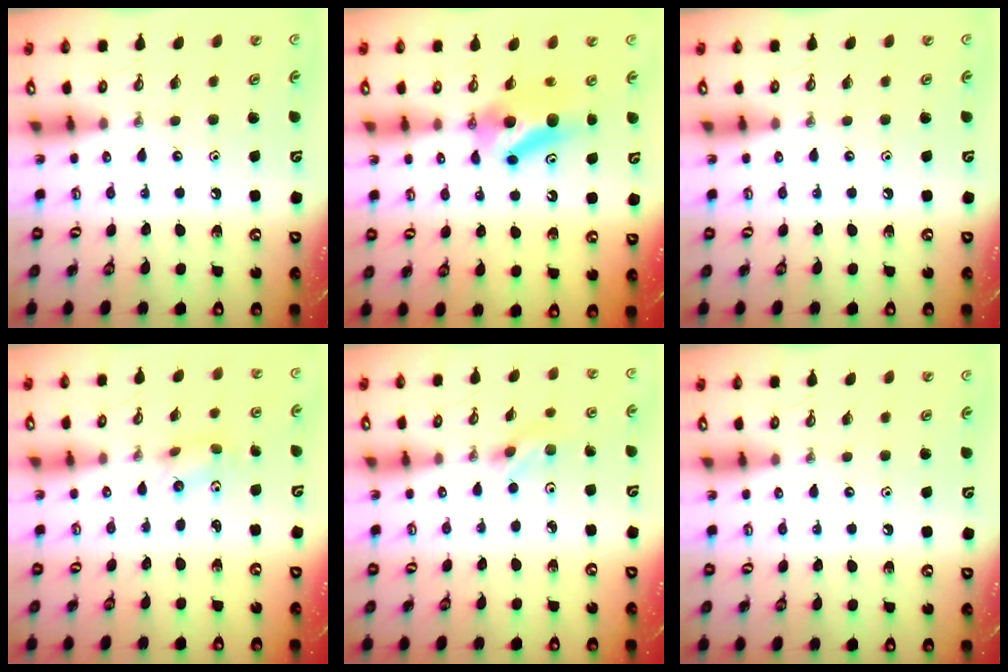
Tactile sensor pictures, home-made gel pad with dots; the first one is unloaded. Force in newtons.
{"total": 8.1, "press": 5.8, "slide": 5.7}
{"total": 0.0}
{"total": 2.9, "press": 2.7, "slide": 1.2}
{"total": 2.0, "press": 1.9, "slide": 0.6}
{"total": 0.0}